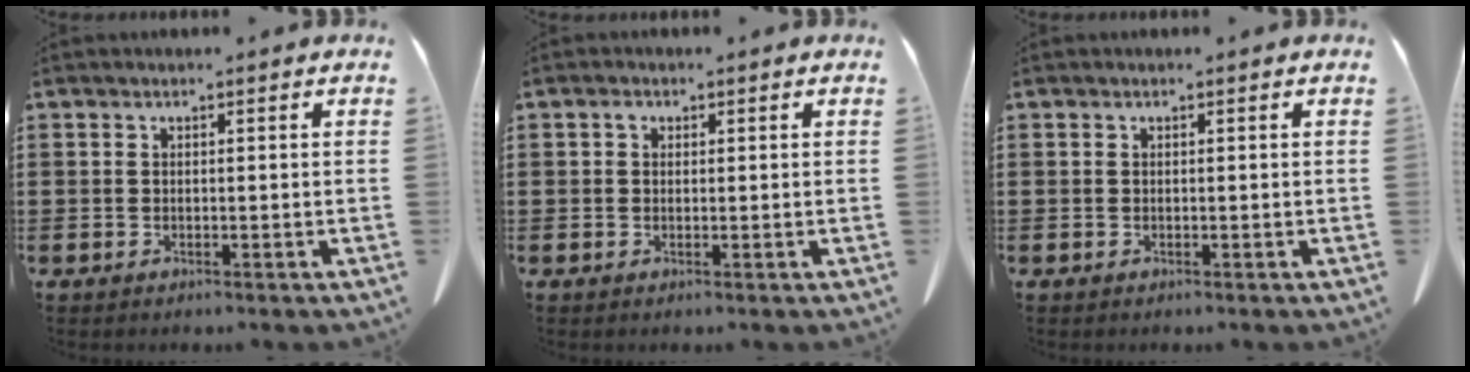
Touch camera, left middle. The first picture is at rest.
{"total": 1.0, "force": [0.3, 0.7, 0.6], "torque": [-0.015, 0.003, 0.007]}
{"total": 0.0}